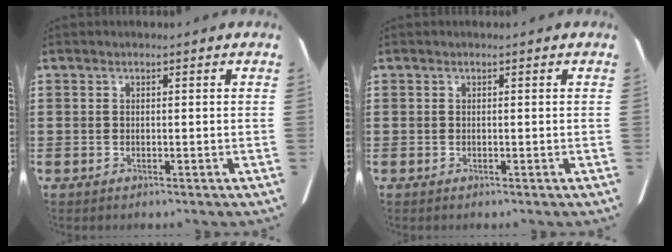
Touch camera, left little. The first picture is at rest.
{"total": 0.0}